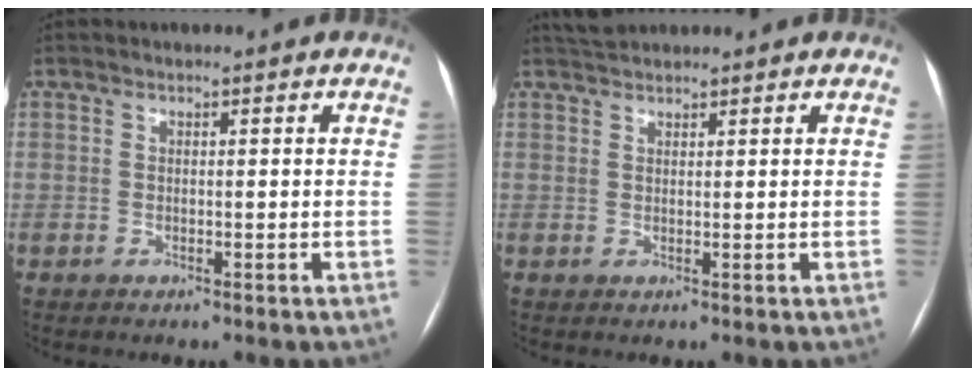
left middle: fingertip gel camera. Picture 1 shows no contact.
{"total": 3.0, "force": [2.8, 0.6, 0.8], "torque": [-0.018, 0.024, 0.053]}